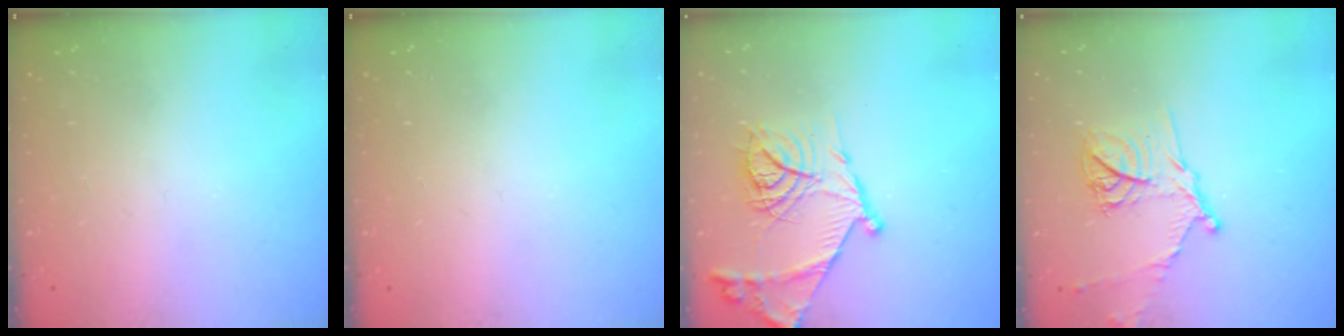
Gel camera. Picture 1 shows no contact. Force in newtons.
{"total": 0.0}
{"total": 18.1, "press": 18.0, "slide": 1.7}
{"total": 13.6, "press": 13.6, "slide": 1.1}